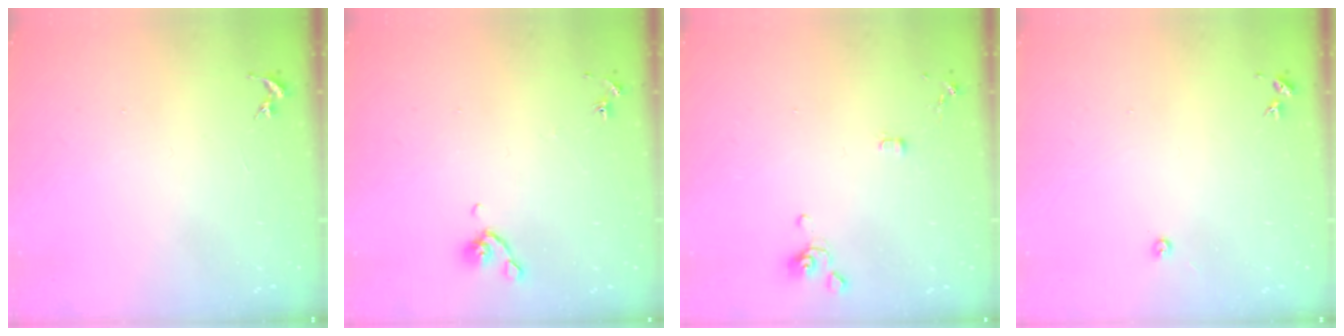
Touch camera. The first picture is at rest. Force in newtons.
{"total": 5.2, "press": 5.1, "slide": 1.0}
{"total": 3.6, "press": 3.5, "slide": 0.7}
{"total": 3.0, "press": 3.0, "slide": 0.4}